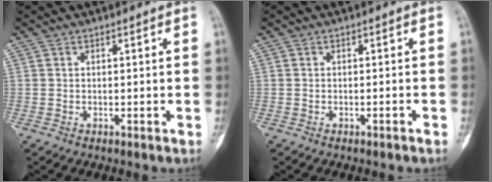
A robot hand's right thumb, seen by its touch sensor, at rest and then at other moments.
{"total": 1.0, "force": [-0.7, 0.0, 0.7], "torque": [-0.020, 0.007, -0.005]}